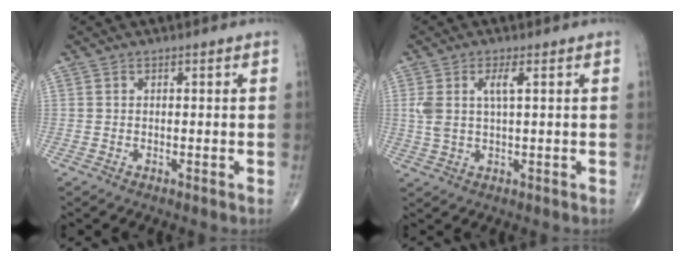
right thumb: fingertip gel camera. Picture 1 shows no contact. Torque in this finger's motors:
{"motor_torque": [-0.60, 0.65, 0.73, 0.40, 0.01]}